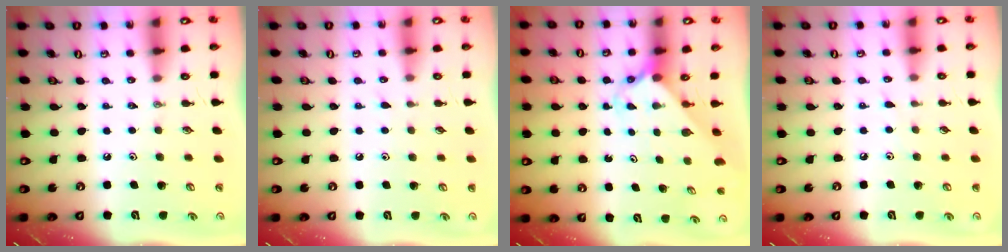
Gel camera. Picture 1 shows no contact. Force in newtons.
{"total": 4.7, "press": 4.6, "slide": 0.4}
{"total": 2.4, "press": 2.4, "slide": 0.2}
{"total": 2.9, "press": 2.9, "slide": 0.4}